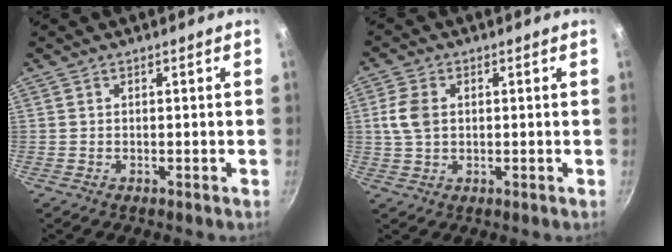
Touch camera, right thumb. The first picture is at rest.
{"total": 5.5, "force": [0.8, 3.8, 3.9], "torque": [-0.076, 0.003, 0.013]}